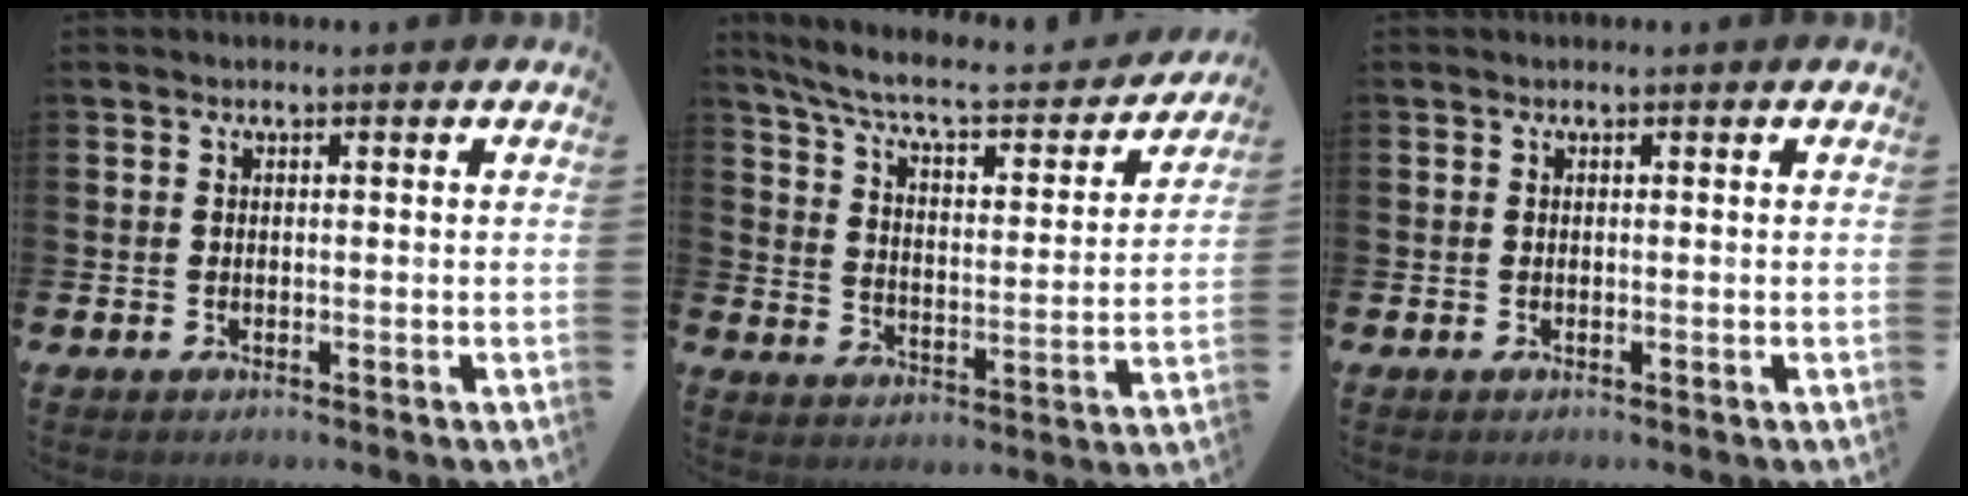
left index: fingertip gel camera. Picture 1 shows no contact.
{"total": 7.4, "force": [6.4, 1.9, 3.4], "torque": [-0.102, -0.042, 0.105]}
{"total": 0.0}